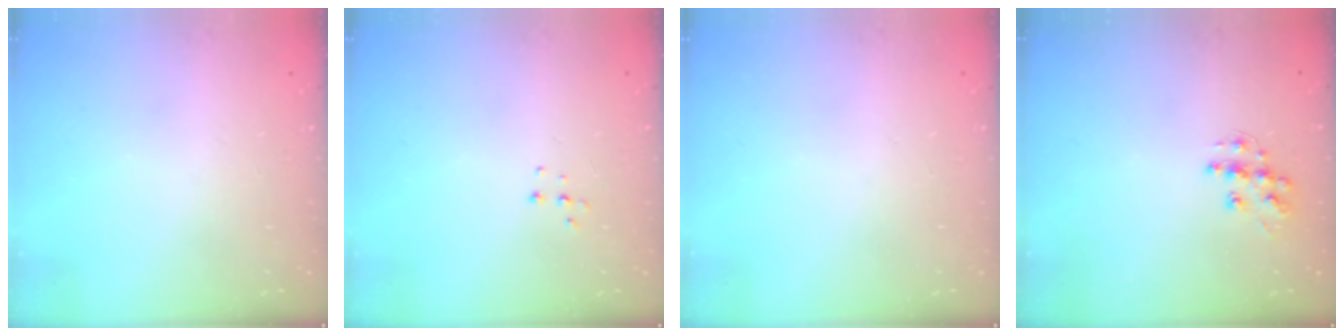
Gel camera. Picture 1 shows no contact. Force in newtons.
{"total": 3.8, "press": 3.8, "slide": 0.3}
{"total": 0.0}
{"total": 9.8, "press": 9.8, "slide": 0.6}